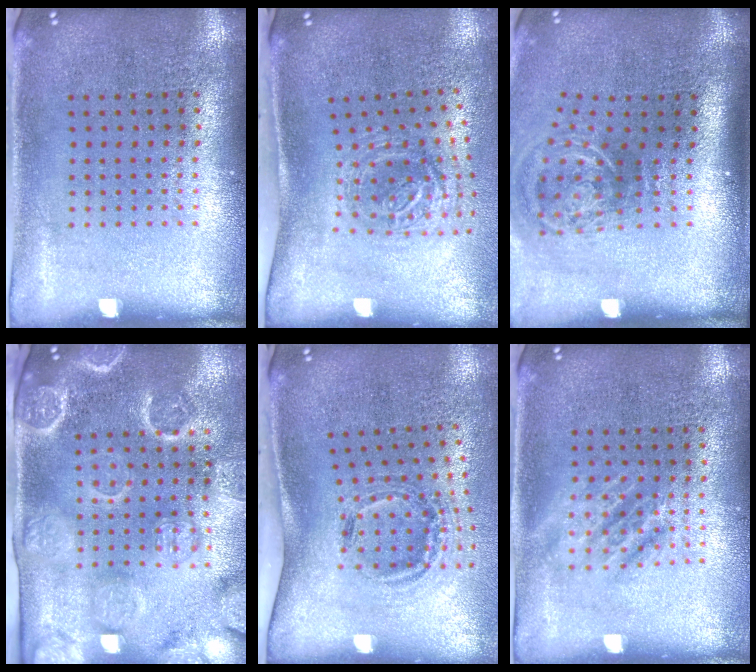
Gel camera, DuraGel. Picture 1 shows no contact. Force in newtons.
{"total": 1.3, "press": 1.1, "slide": 0.7}
{"total": 2.1, "press": 1.3, "slide": 1.7}
{"total": 4.1, "press": 3.6, "slide": 1.9}
{"total": 1.5, "press": 1.1, "slide": 1.0}
{"total": 1.0, "press": 1.0, "slide": 0.2}